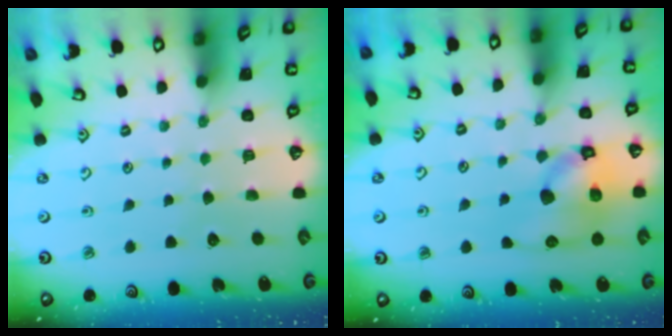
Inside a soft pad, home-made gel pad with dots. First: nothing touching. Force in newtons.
{"total": 13.0, "press": 12.8, "slide": 2.3}